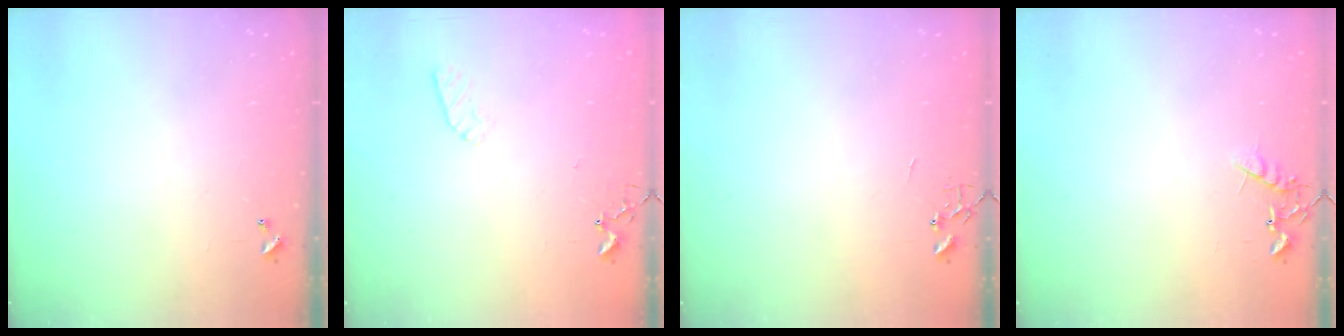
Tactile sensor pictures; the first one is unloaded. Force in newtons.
{"total": 6.6, "press": 6.5, "slide": 0.7}
{"total": 0.0}
{"total": 6.8, "press": 6.8, "slide": 0.3}